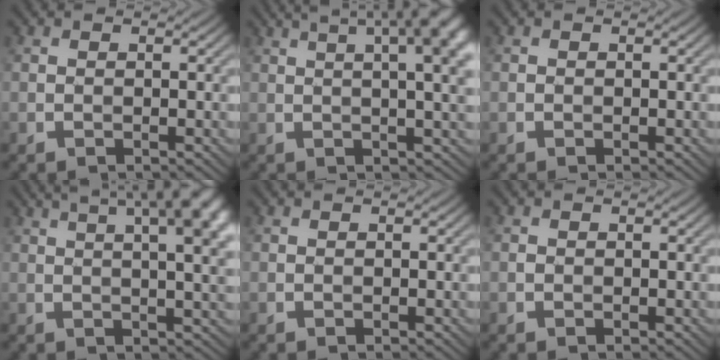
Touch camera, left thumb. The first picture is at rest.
{"total": 15.4, "force": [6.2, 5.1, 13.2], "torque": [-0.143, 0.059, 0.064]}
{"total": 0.0}
{"total": 16.7, "force": [7.4, 5.8, 13.8], "torque": [-0.158, 0.057, 0.083]}
{"total": 0.0}
{"total": 0.5, "force": [-0.3, 0.4, 0.1], "torque": [-0.004, -0.001, -0.006]}